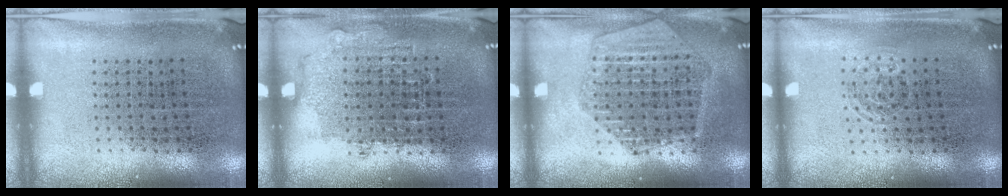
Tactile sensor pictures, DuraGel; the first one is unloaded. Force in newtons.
{"total": 0.7, "press": 0.7, "slide": 0.3}
{"total": 1.8, "press": 1.7, "slide": 0.5}
{"total": 0.7, "press": 0.5, "slide": 0.5}